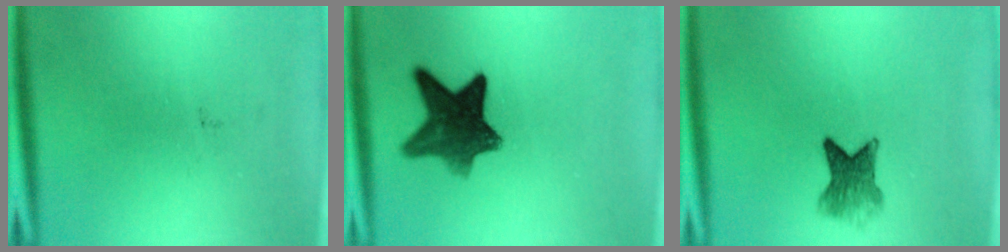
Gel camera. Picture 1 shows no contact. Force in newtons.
{"total": 9.7}
{"total": 4.8}